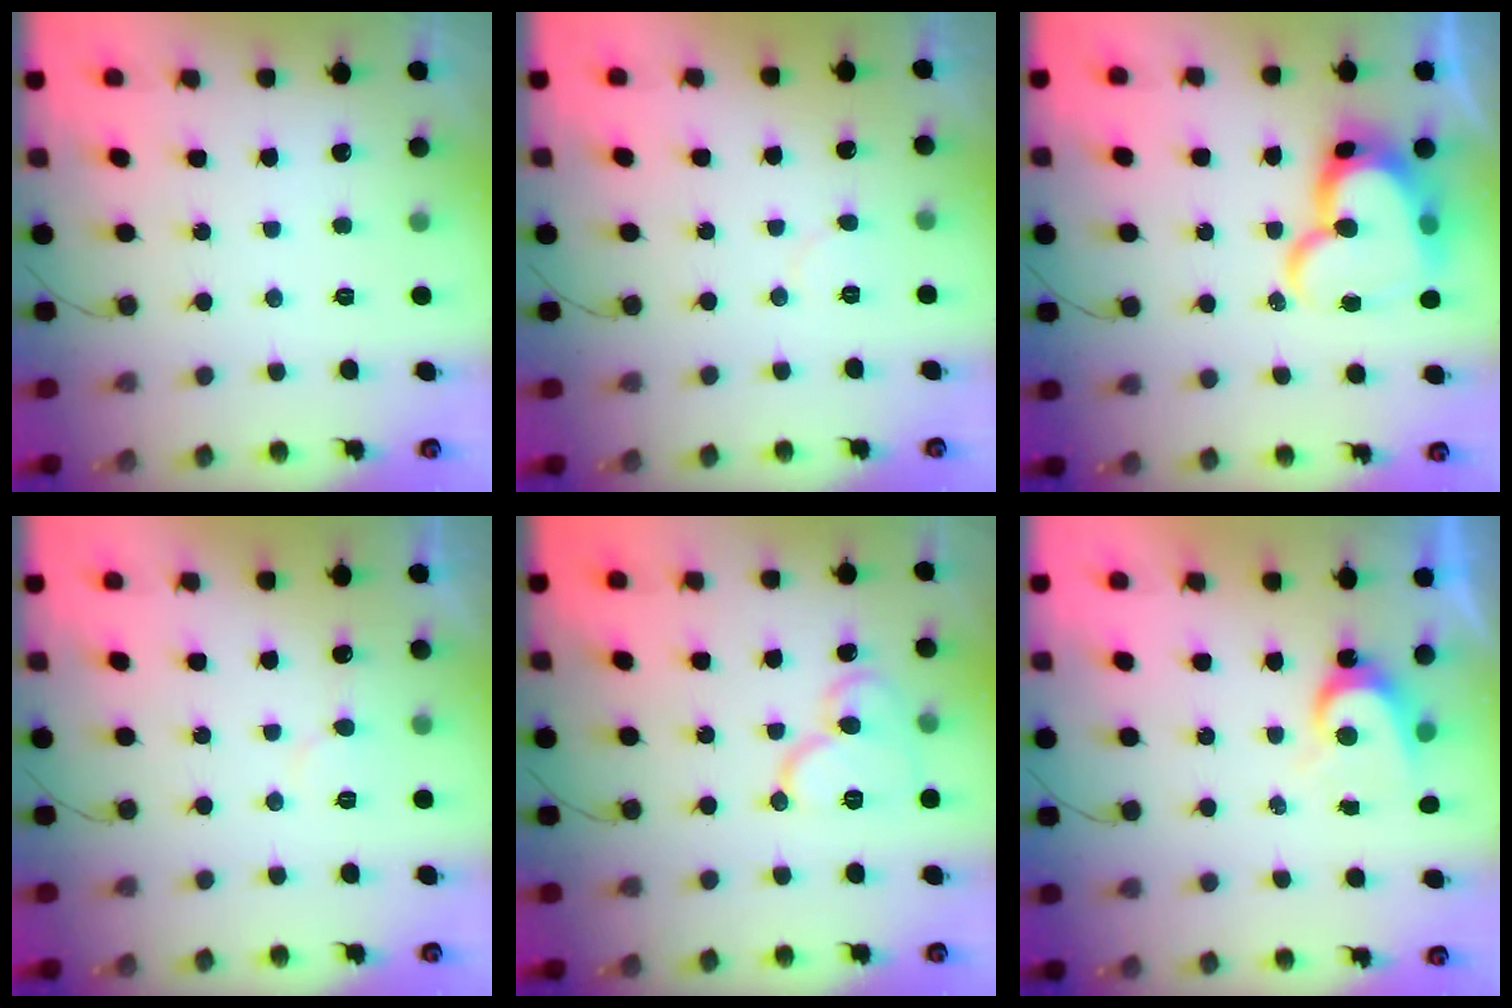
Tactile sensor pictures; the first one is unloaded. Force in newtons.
{"total": 3.8, "press": 3.8, "slide": 0.3}
{"total": 18.9, "press": 18.8, "slide": 1.6}
{"total": 5.0, "press": 5.0, "slide": 0.3}
{"total": 11.9, "press": 11.8, "slide": 1.5}
{"total": 4.8, "press": 4.8, "slide": 0.4}